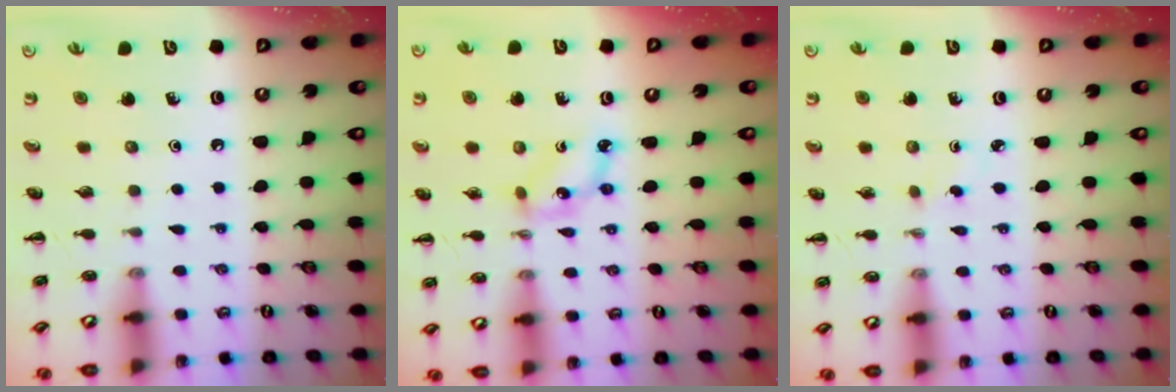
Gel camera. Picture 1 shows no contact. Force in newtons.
{"total": 4.5, "press": 4.4, "slide": 1.1}
{"total": 0.9, "press": 0.7, "slide": 0.5}